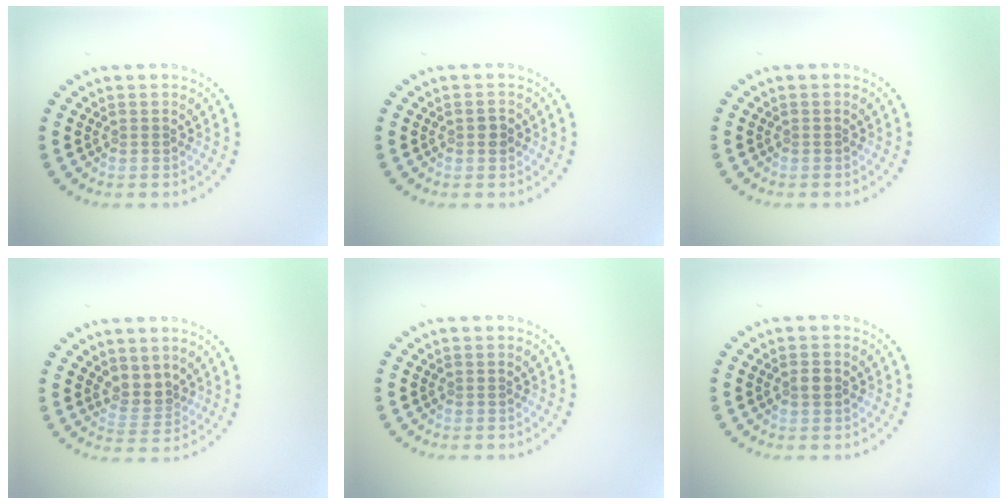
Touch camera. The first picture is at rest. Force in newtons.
{"total": 1.0, "press": 1.0, "slide": 0.1}
{"total": 0.0}
{"total": 2.1, "press": 1.6, "slide": 1.5}
{"total": 0.0}
{"total": 1.0, "press": 1.0, "slide": 0.1}